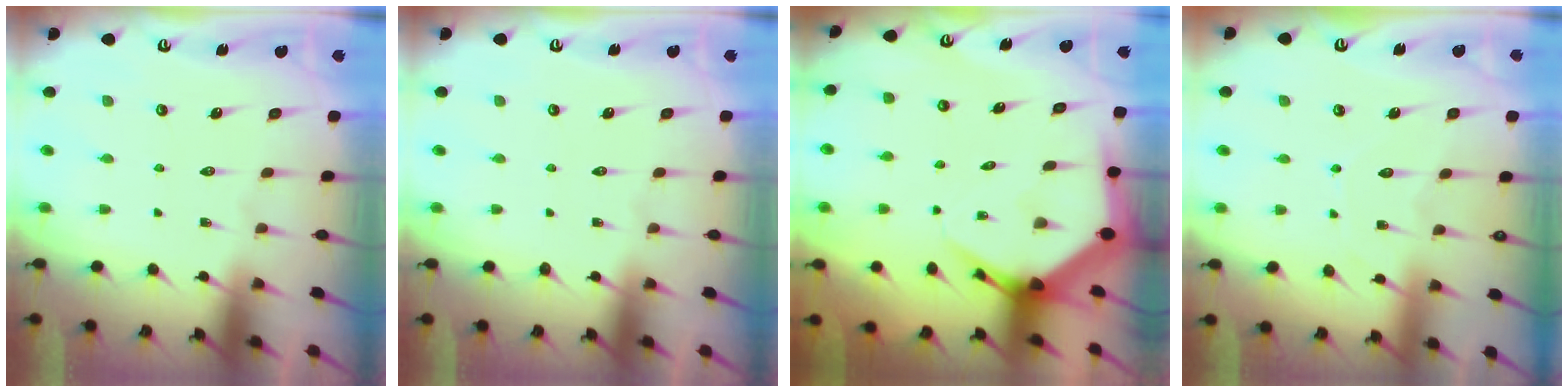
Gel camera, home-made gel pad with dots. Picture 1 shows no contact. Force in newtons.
{"total": 0.0}
{"total": 5.8, "press": 5.8, "slide": 0.3}
{"total": 6.2, "press": 6.1, "slide": 0.7}